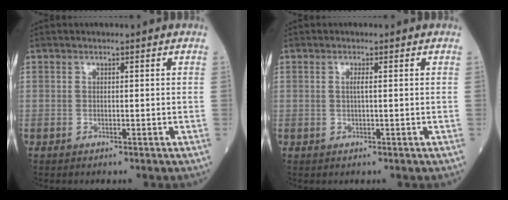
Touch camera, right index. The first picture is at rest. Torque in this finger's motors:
{"motor_torque": [-0.07, 0.01, -0.06, 0.00]}